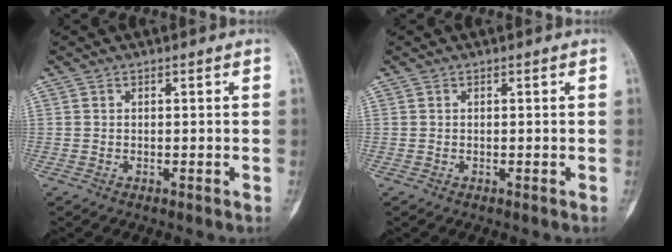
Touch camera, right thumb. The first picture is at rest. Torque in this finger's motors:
{"motor_torque": [0.19, -0.13, -0.09, -0.27, -0.03]}